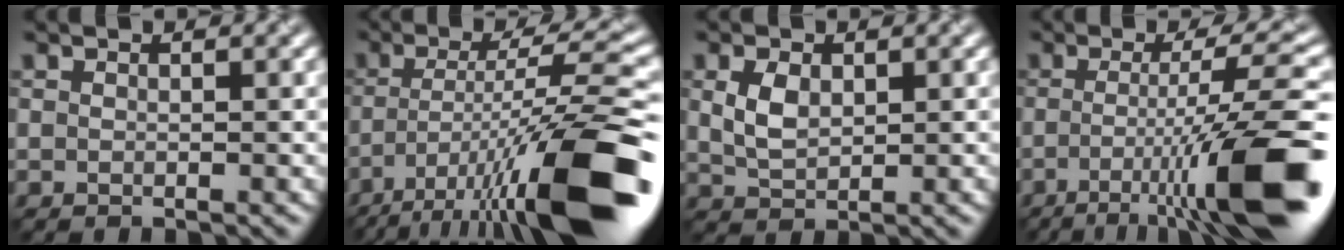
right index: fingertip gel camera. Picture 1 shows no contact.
{"total": 13.8, "force": [-7.3, 2.4, 11.5], "torque": [-0.190, 0.011, -0.107]}
{"total": 2.3, "force": [0.2, 1.6, 1.7], "torque": [-0.041, 0.007, 0.016]}
{"total": 12.1, "force": [-4.1, 2.2, 11.2], "torque": [-0.141, 0.008, -0.059]}